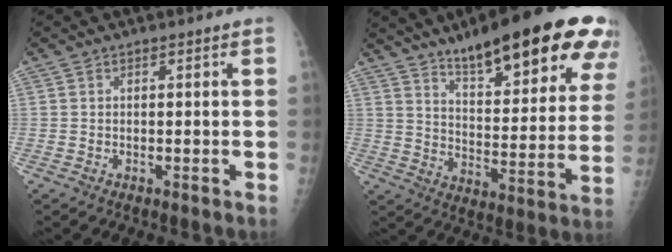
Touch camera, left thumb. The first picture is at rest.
{"total": 26.4, "force": [17.0, 6.9, 19.0], "torque": [-0.232, -0.063, 0.244]}